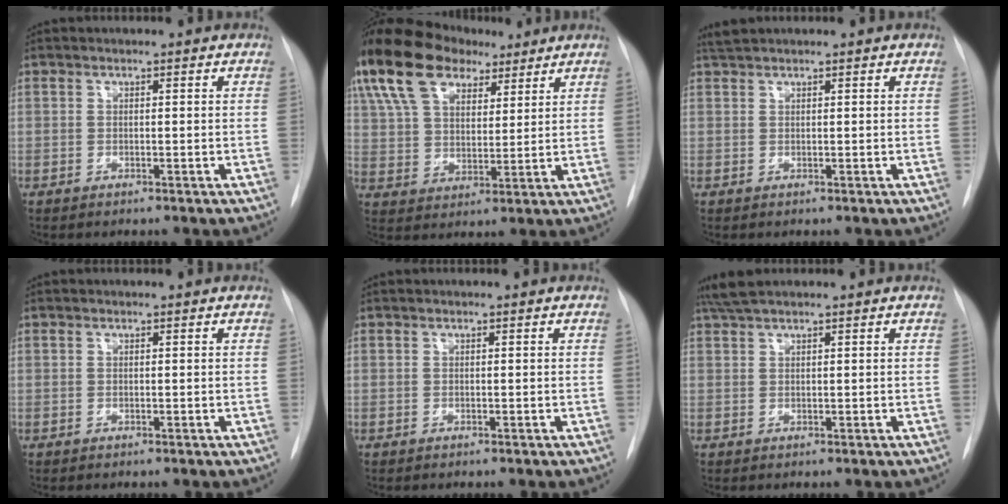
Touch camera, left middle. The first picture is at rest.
{"total": 18.2, "force": [11.5, 9.8, 10.1], "torque": [-0.224, 0.054, 0.209]}
{"total": 1.4, "force": [1.3, -0.1, 0.4], "torque": [-0.008, 0.012, 0.030]}
{"total": 0.0}
{"total": 0.0}
{"total": 3.3, "force": [2.8, 0.1, 1.7], "torque": [-0.035, 0.019, 0.057]}